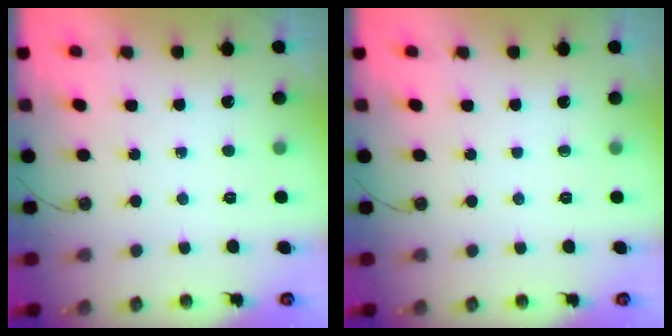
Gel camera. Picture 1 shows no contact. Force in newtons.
{"total": 0.0}